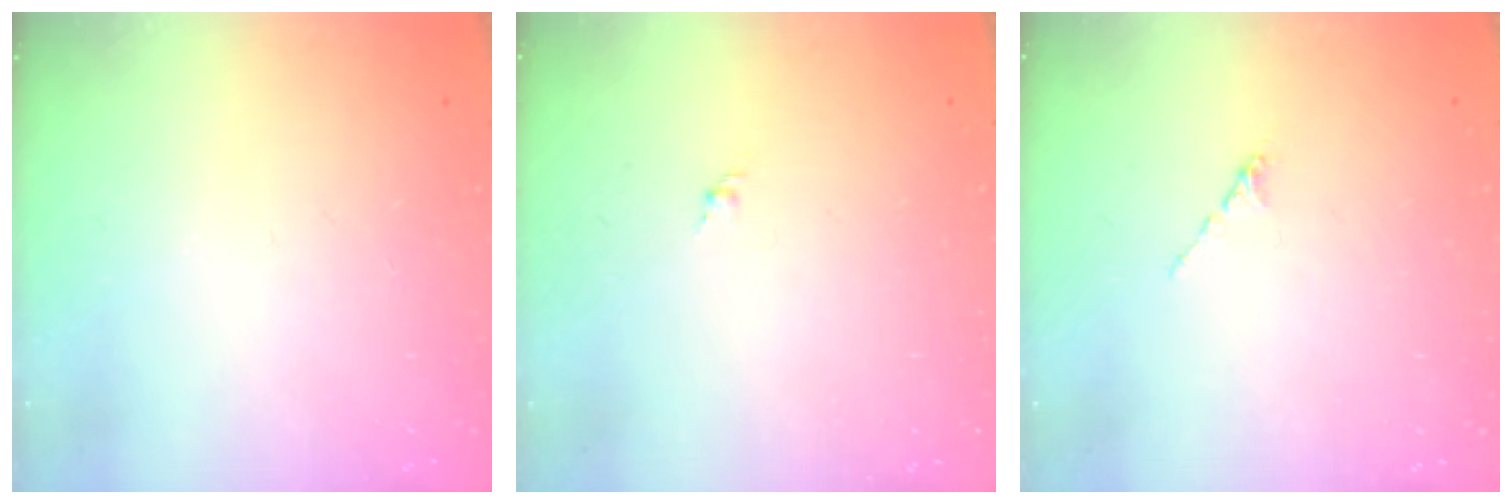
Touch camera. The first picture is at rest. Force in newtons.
{"total": 1.6, "press": 1.5, "slide": 0.6}
{"total": 0.0}